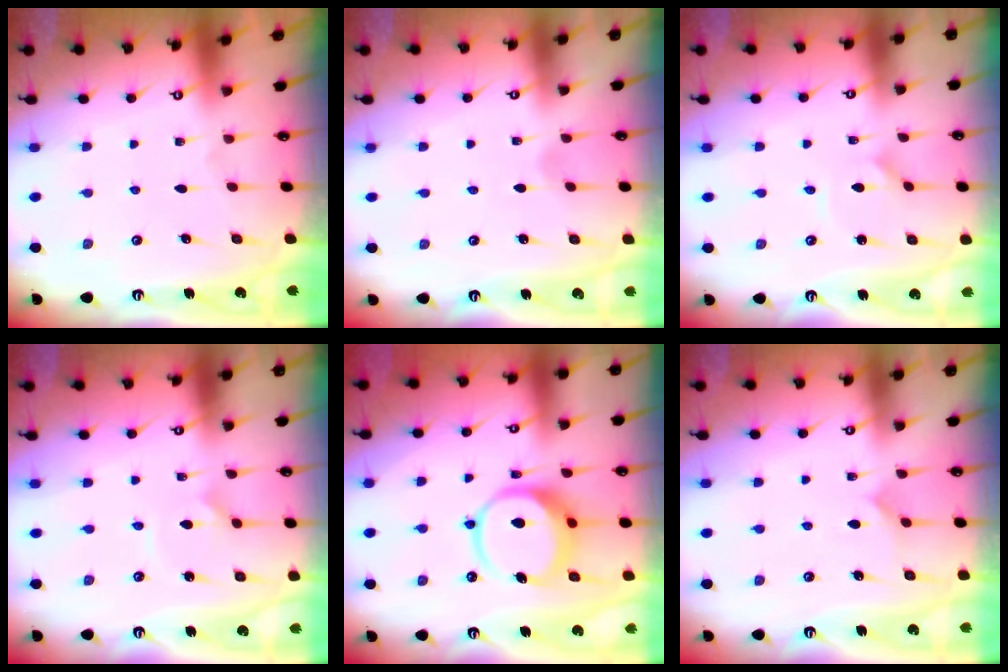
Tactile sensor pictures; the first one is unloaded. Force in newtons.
{"total": 0.9, "press": 0.9, "slide": 0.2}
{"total": 1.2, "press": 1.2, "slide": 0.1}
{"total": 2.7, "press": 2.7, "slide": 0.4}
{"total": 12.1, "press": 12.0, "slide": 1.6}
{"total": 4.9, "press": 4.9, "slide": 0.4}